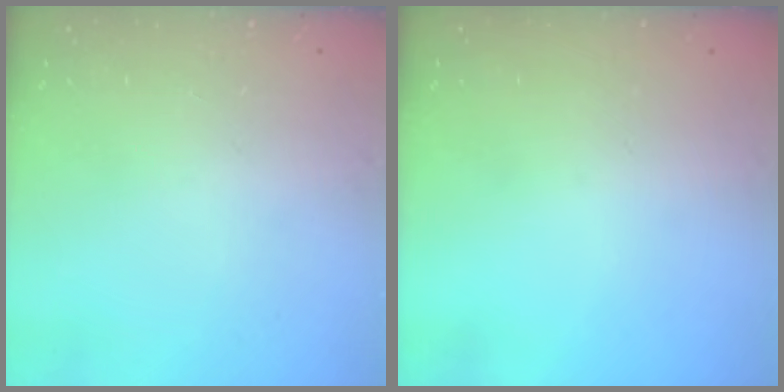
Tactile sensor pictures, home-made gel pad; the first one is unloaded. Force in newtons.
{"total": 0.0}